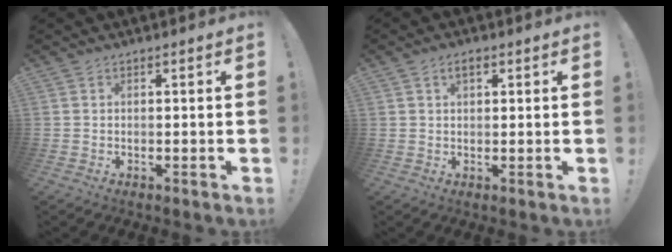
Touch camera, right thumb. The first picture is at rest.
{"total": 2.6, "force": [1.4, 1.4, 1.7], "torque": [-0.020, 0.000, 0.022]}